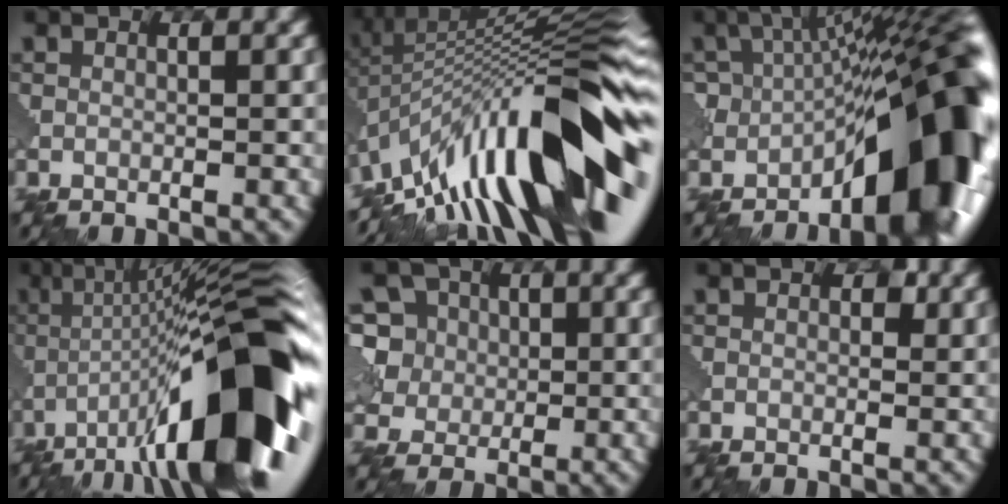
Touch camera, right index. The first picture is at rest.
{"total": 15.5, "force": [-5.5, 4.6, 13.7], "torque": [-0.204, 0.038, -0.114]}
{"total": 11.7, "force": [-5.0, 4.3, 9.7], "torque": [-0.110, 0.015, -0.075]}
{"total": 15.6, "force": [-5.8, 3.3, 14.1], "torque": [-0.207, 0.026, -0.084]}
{"total": 6.8, "force": [2.4, 6.1, 2.0], "torque": [-0.056, 0.024, 0.036]}
{"total": 0.5, "force": [0.4, 0.3, 0.2], "torque": [-0.008, -0.001, 0.016]}